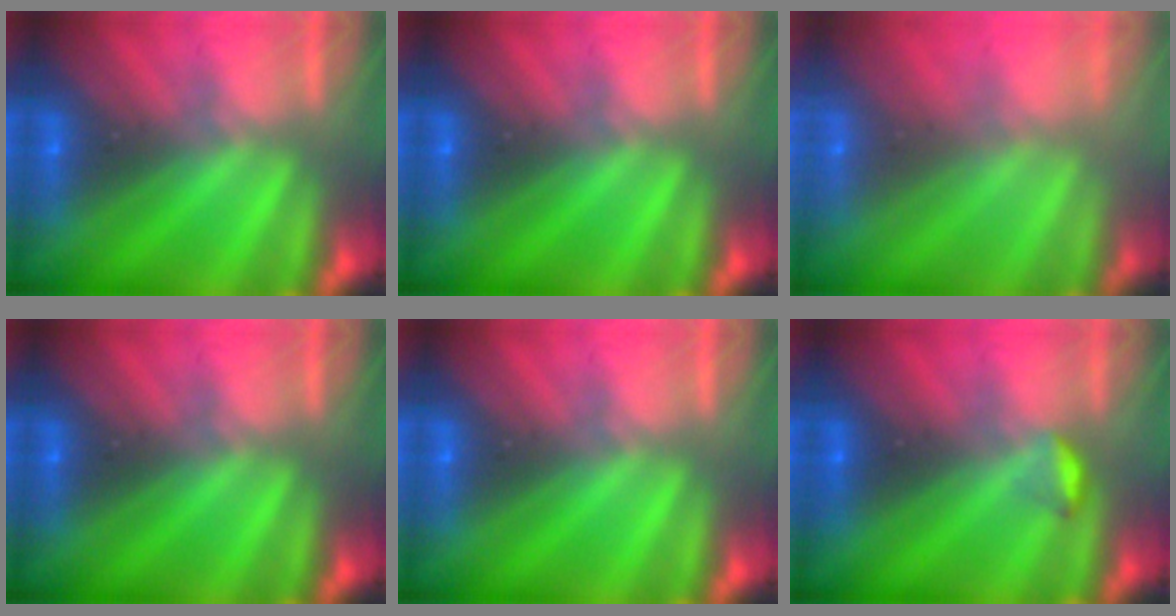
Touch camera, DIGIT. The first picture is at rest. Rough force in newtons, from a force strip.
{"total": 0.0}
{"total": 7.5}
{"total": 0.0}
{"total": 0.0}
{"total": 2.8}